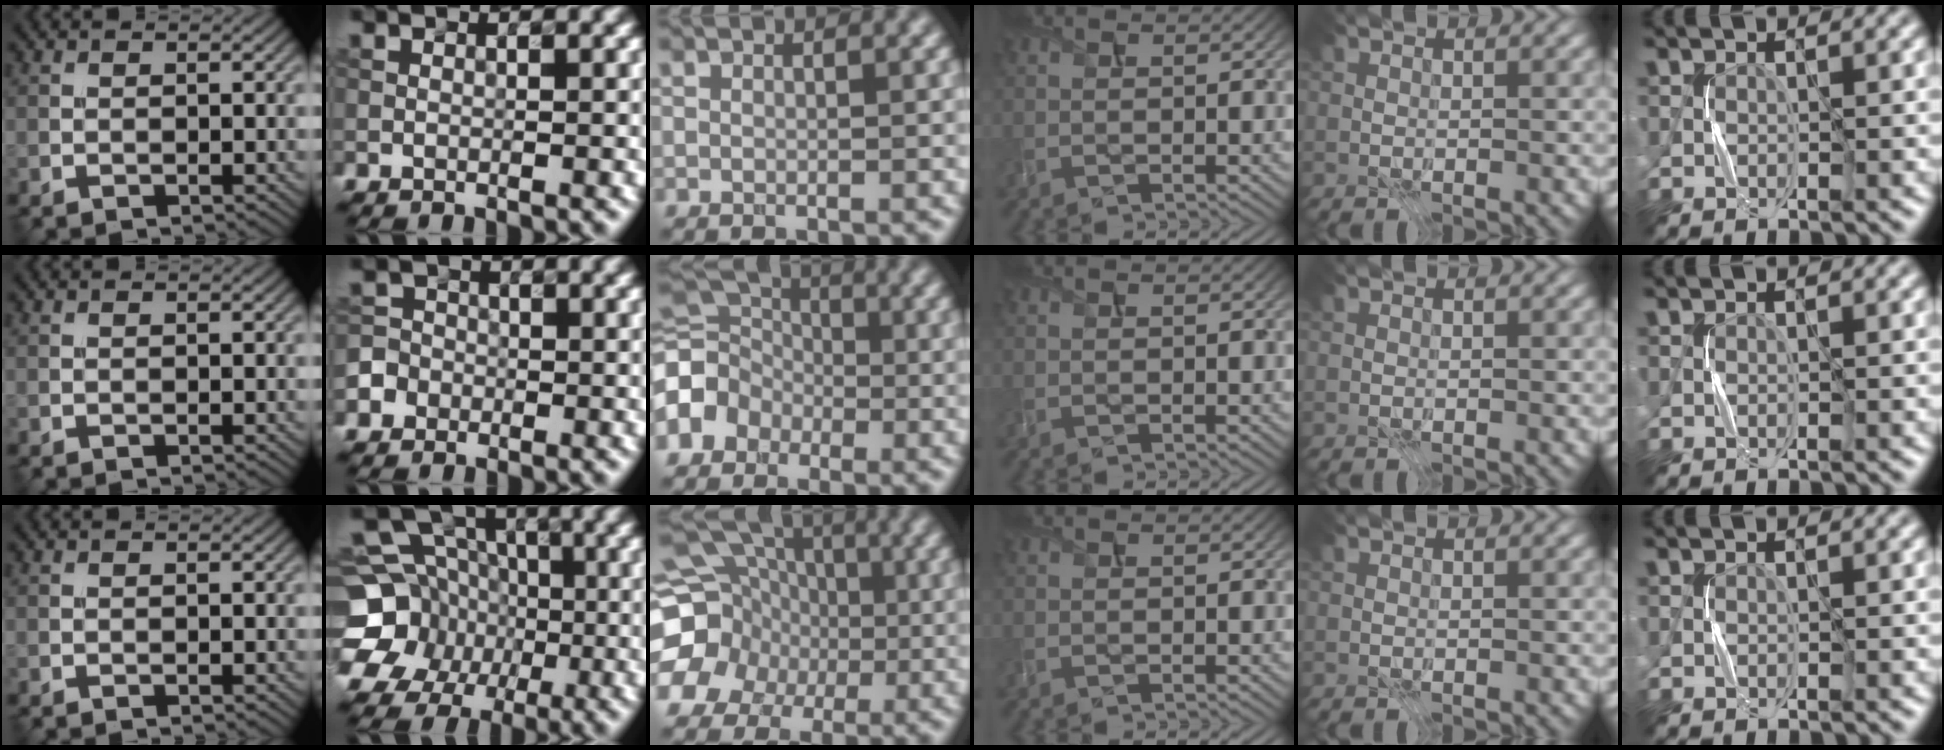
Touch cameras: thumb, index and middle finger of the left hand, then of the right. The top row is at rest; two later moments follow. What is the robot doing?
{"motion": "press", "object": "stapler"}